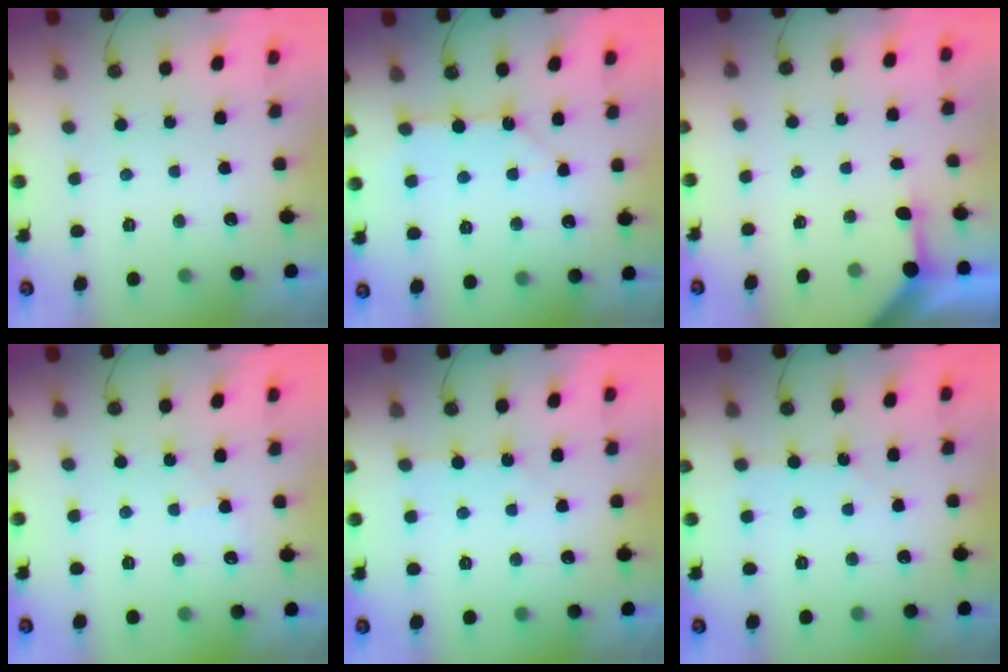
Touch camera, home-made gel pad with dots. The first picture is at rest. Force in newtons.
{"total": 2.7, "press": 2.6, "slide": 0.3}
{"total": 2.7, "press": 2.6, "slide": 0.3}
{"total": 5.0, "press": 4.9, "slide": 0.7}
{"total": 2.3, "press": 2.3, "slide": 0.4}
{"total": 2.5, "press": 2.4, "slide": 0.4}